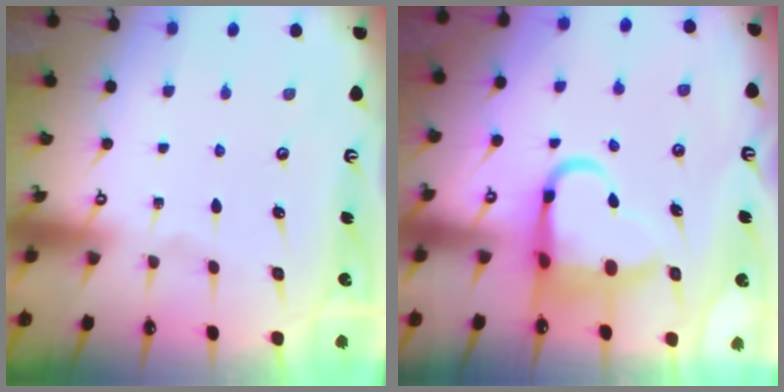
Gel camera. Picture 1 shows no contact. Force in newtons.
{"total": 10.5, "press": 10.1, "slide": 2.8}